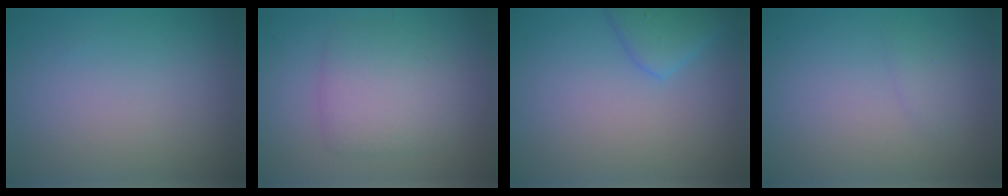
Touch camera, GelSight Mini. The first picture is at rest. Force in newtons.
{"total": 3.9, "press": 3.9, "slide": 0.1}
{"total": 2.5, "press": 2.4, "slide": 0.3}
{"total": 0.9, "press": 0.9, "slide": 0.1}